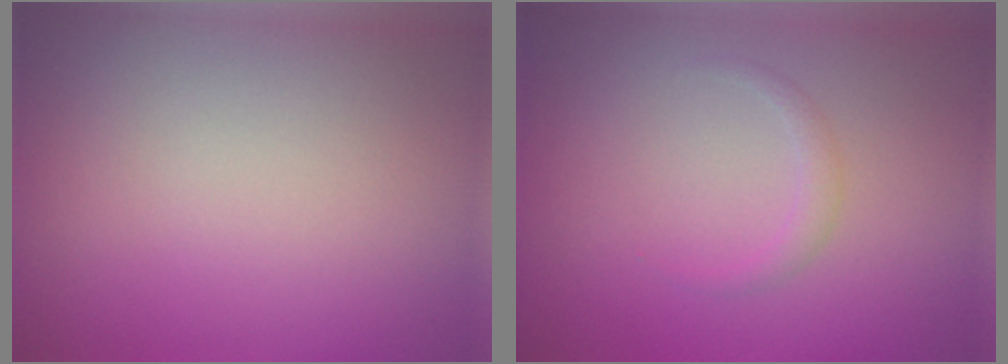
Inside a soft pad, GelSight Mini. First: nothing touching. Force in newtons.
{"total": 0.5, "press": 0.5, "slide": 0.1}